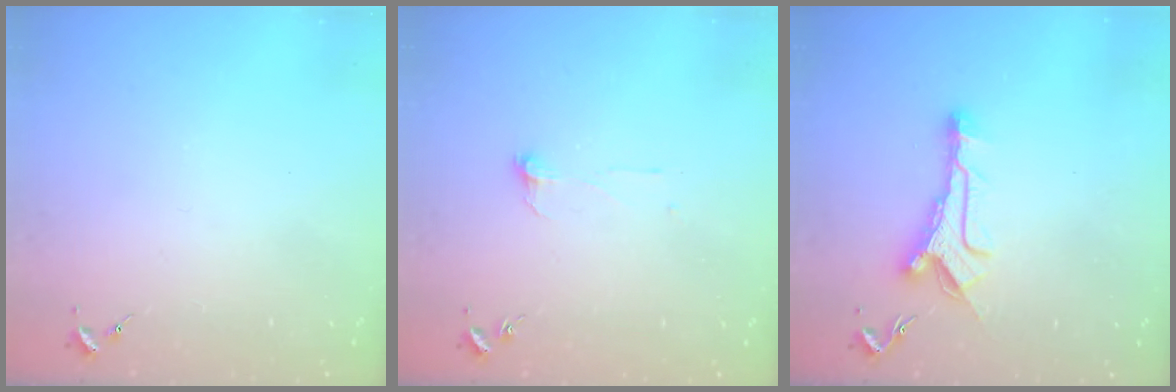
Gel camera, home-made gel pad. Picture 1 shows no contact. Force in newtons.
{"total": 3.9, "press": 3.9, "slide": 0.3}
{"total": 10.9, "press": 10.9, "slide": 0.5}